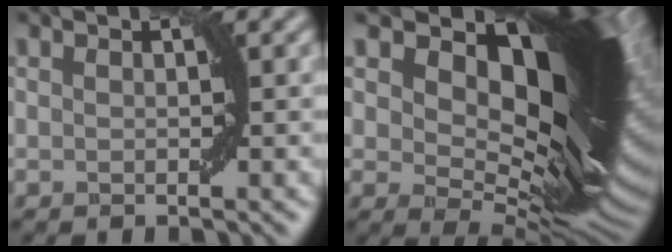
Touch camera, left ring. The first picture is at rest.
{"total": 17.9, "force": [6.5, 8.2, 14.5], "torque": [-0.204, 0.016, 0.109]}